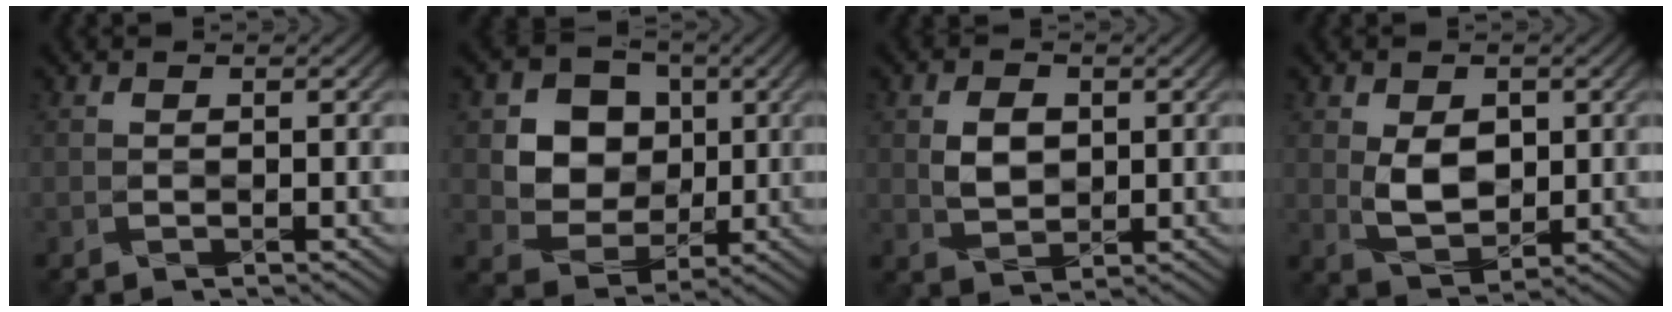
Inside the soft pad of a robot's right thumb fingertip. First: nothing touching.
{"total": 8.1, "force": [2.1, 7.2, 3.1], "torque": [-0.088, -0.003, 0.046]}
{"total": 3.5, "force": [0.8, 2.6, 2.2], "torque": [-0.048, -0.003, 0.017]}
{"total": 4.8, "force": [0.6, 3.3, 3.3], "torque": [-0.067, -0.009, 0.021]}